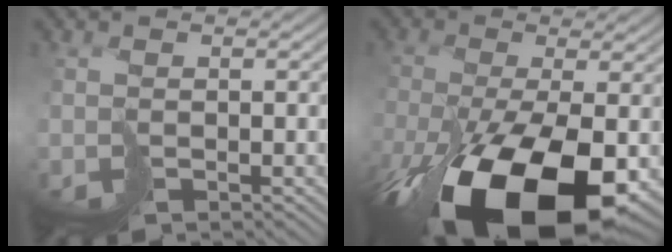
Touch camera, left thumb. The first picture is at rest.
{"total": 16.9, "force": [-8.0, 6.8, 13.2], "torque": [-0.264, -0.052, -0.108]}